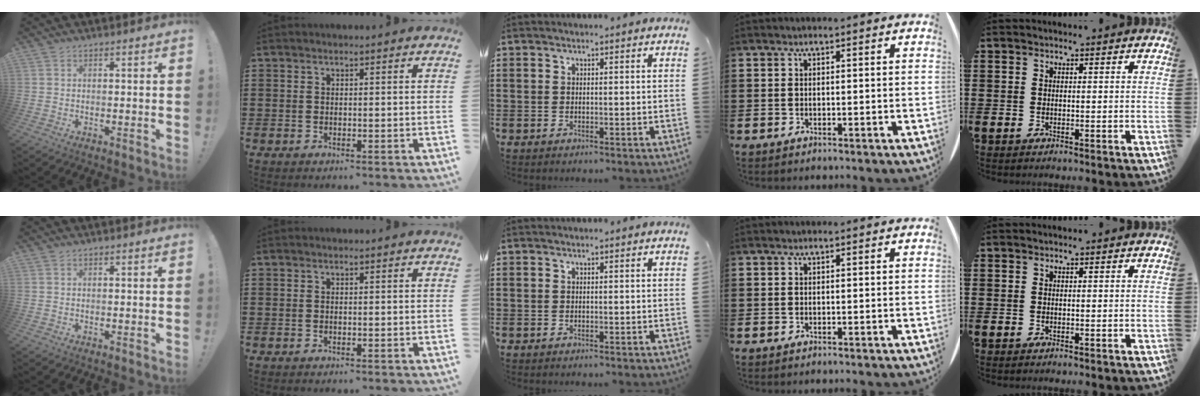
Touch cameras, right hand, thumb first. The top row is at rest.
{}